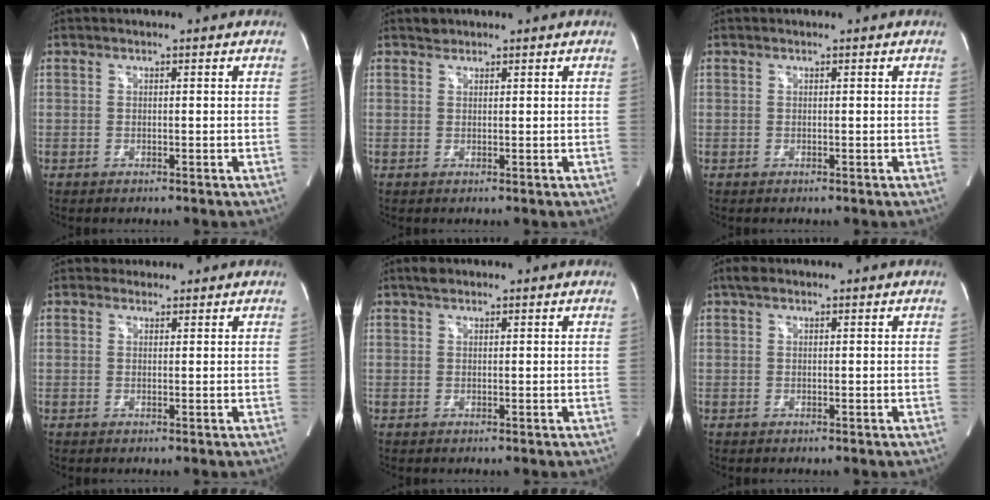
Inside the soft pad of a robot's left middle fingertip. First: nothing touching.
{"total": 0.9, "force": [0.8, 0.5, 0.0], "torque": [0.001, 0.003, 0.012]}
{"total": 0.0}
{"total": 1.4, "force": [1.1, 0.8, -0.2], "torque": [0.005, 0.012, 0.014]}
{"total": 1.4, "force": [1.0, 0.7, 0.6], "torque": [-0.015, 0.013, 0.018]}
{"total": 1.4, "force": [1.0, 0.7, 0.8], "torque": [-0.020, 0.020, 0.017]}